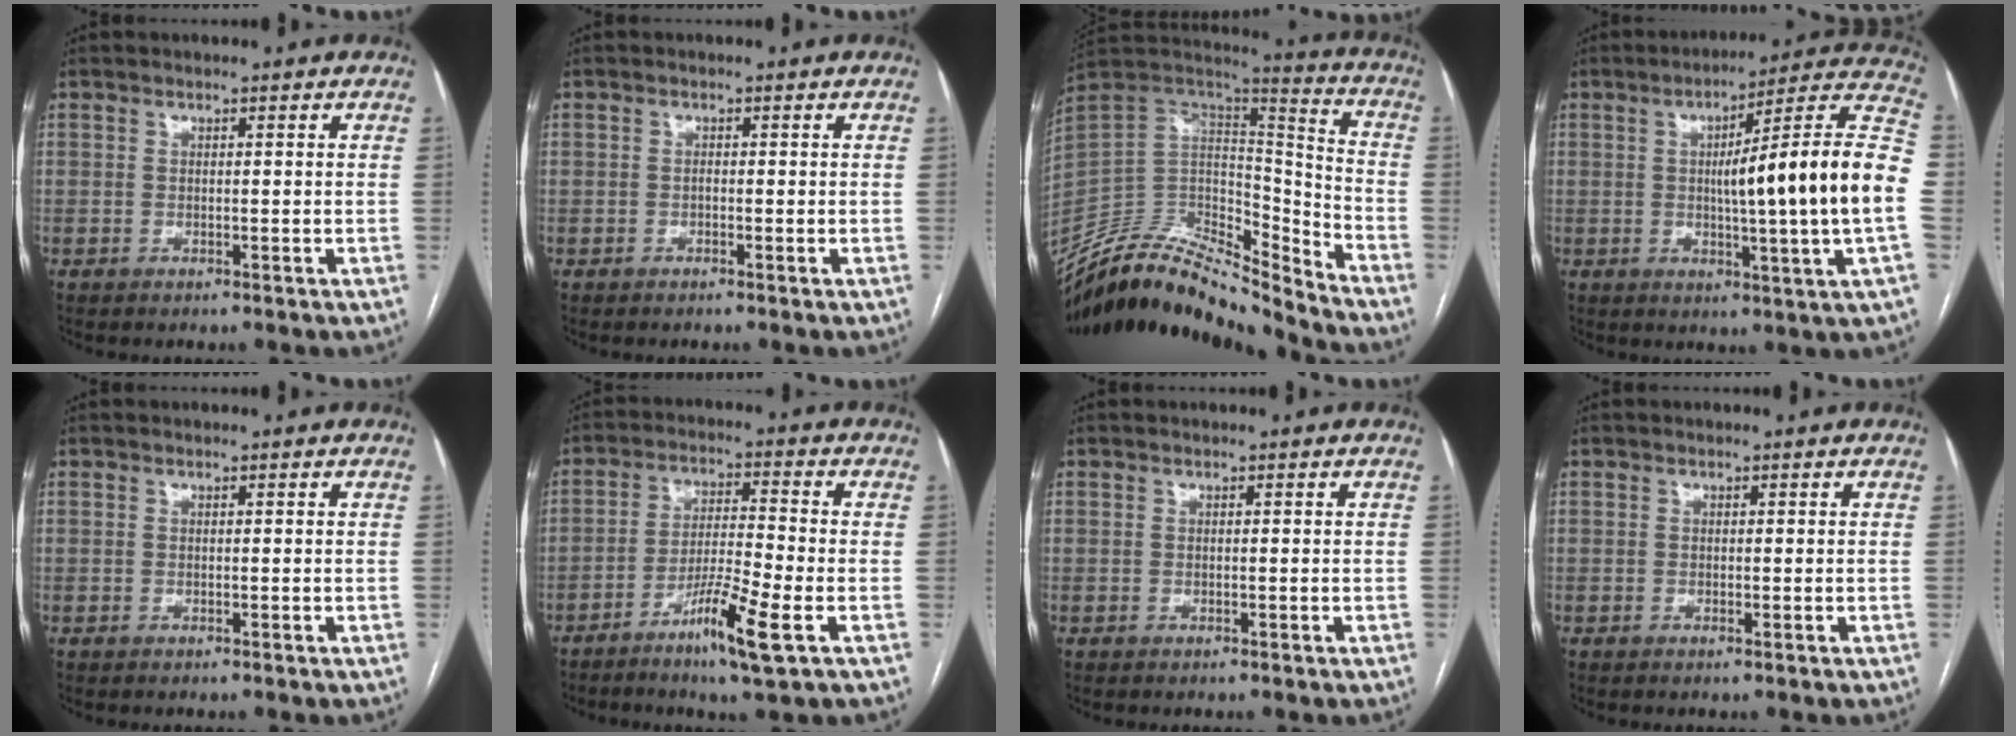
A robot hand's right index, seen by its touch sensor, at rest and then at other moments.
{"total": 0.5, "force": [-0.3, 0.4, 0.1], "torque": [0.001, 0.003, -0.006]}
{"total": 22.6, "force": [-21.1, 4.6, 6.7], "torque": [-0.143, 0.042, -0.357]}
{"total": 20.5, "force": [-0.6, -1.2, 20.5], "torque": [-0.260, 0.016, -0.020]}
{"total": 0.0}
{"total": 9.1, "force": [-4.5, -0.2, 7.8], "torque": [-0.147, -0.011, -0.080]}
{"total": 0.0}
{"total": 0.0}